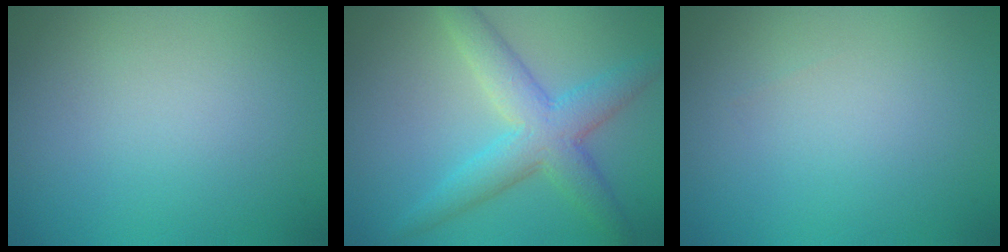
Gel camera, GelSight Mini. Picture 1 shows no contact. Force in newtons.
{"total": 5.6, "press": 5.6, "slide": 0.2}
{"total": 0.0}